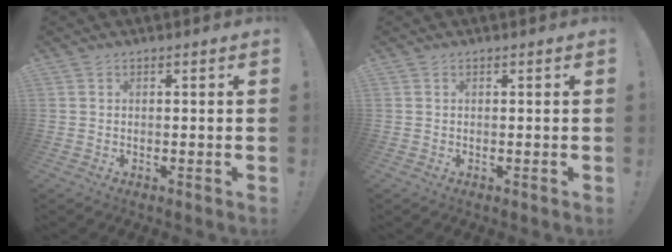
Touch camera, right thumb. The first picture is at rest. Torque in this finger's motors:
{"motor_torque": [0.00, 0.00, -0.14, 0.14, 0.00]}